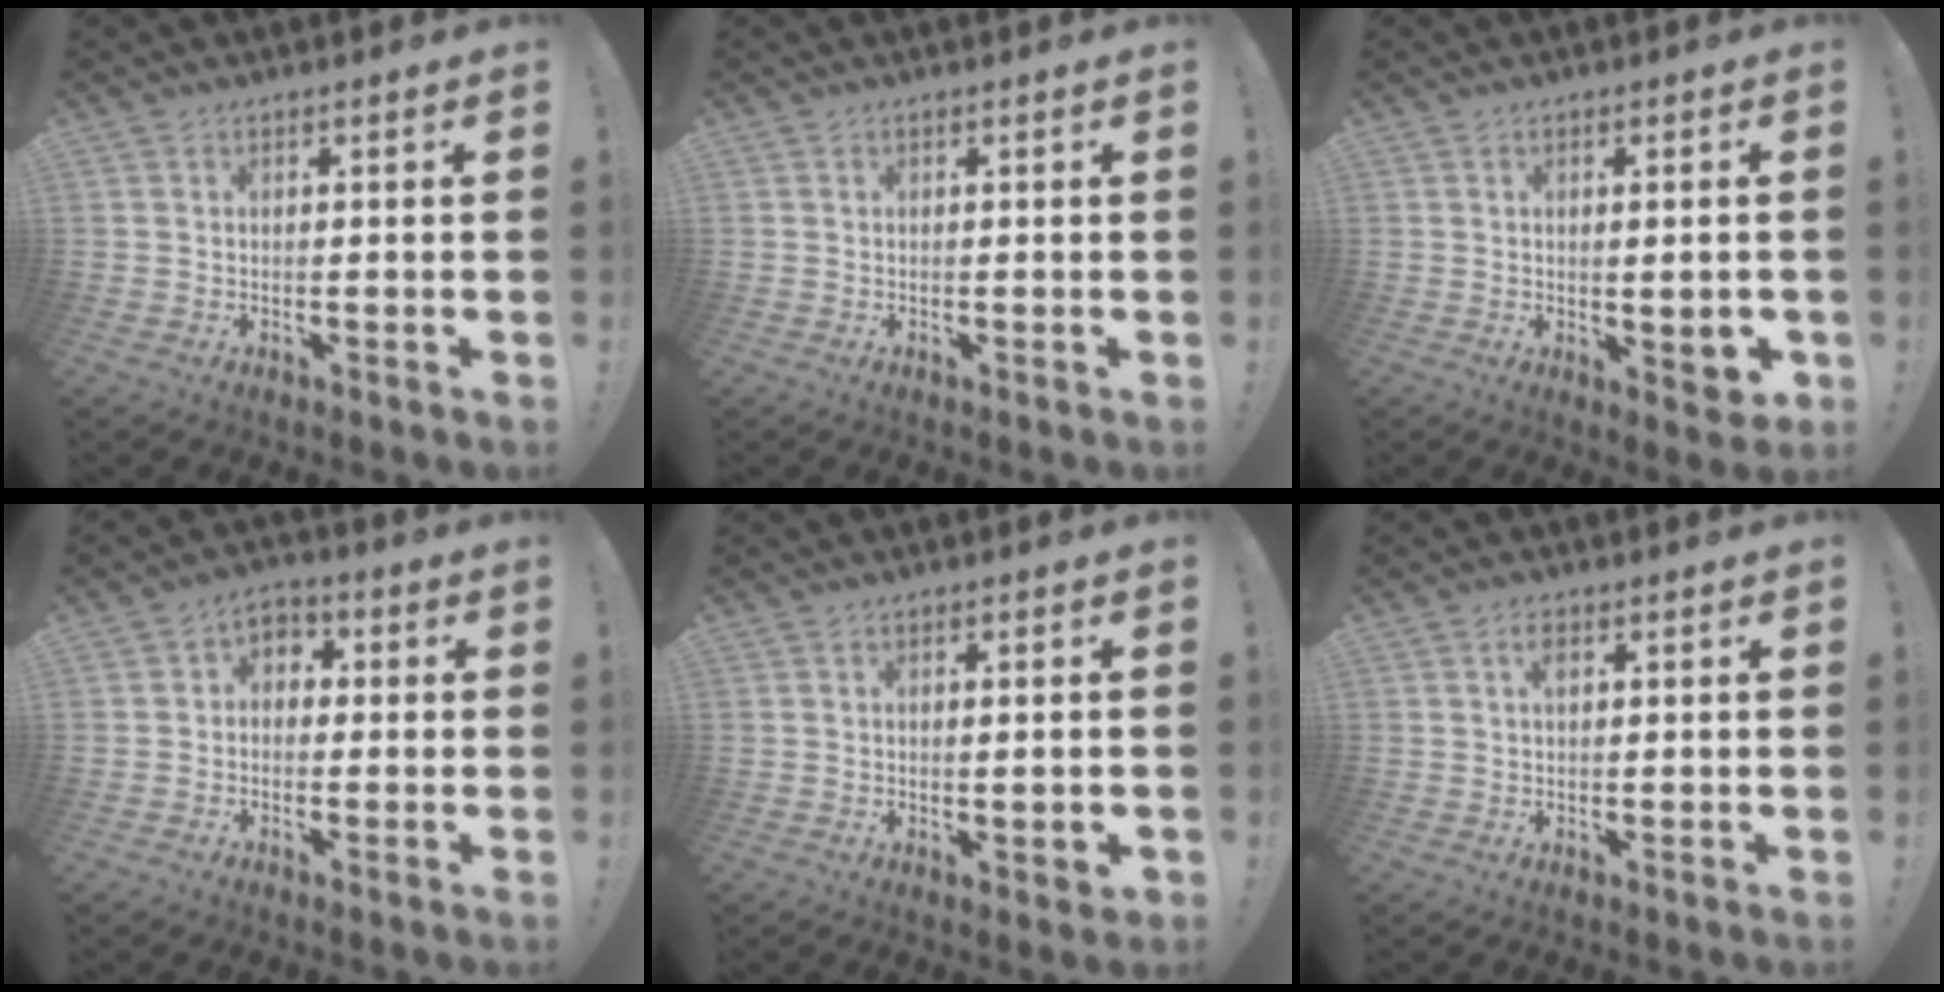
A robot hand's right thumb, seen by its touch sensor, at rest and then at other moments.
{"total": 0.0}
{"total": 12.7, "force": [-1.8, 4.9, 11.6], "torque": [-0.121, -0.008, -0.015]}
{"total": 4.4, "force": [-1.8, 3.7, 1.5], "torque": [-0.024, 0.024, -0.030]}
{"total": 2.7, "force": [0.4, 0.7, 2.5], "torque": [-0.027, -0.007, 0.006]}
{"total": 1.9, "force": [0.8, 0.9, 1.4], "torque": [-0.016, -0.002, 0.011]}